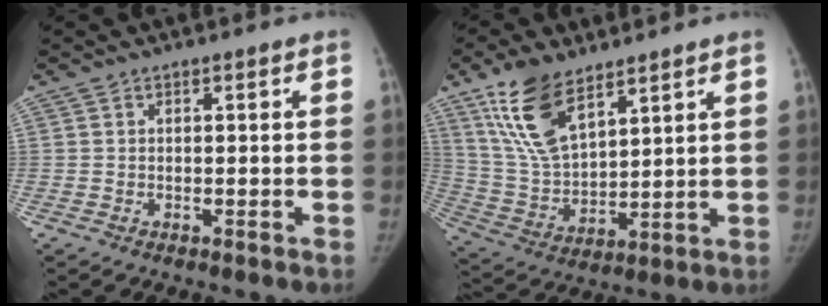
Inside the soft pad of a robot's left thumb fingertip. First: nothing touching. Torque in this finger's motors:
{"motor_torque": [0.94, -0.36, 1.45, -1.06, 0.50]}